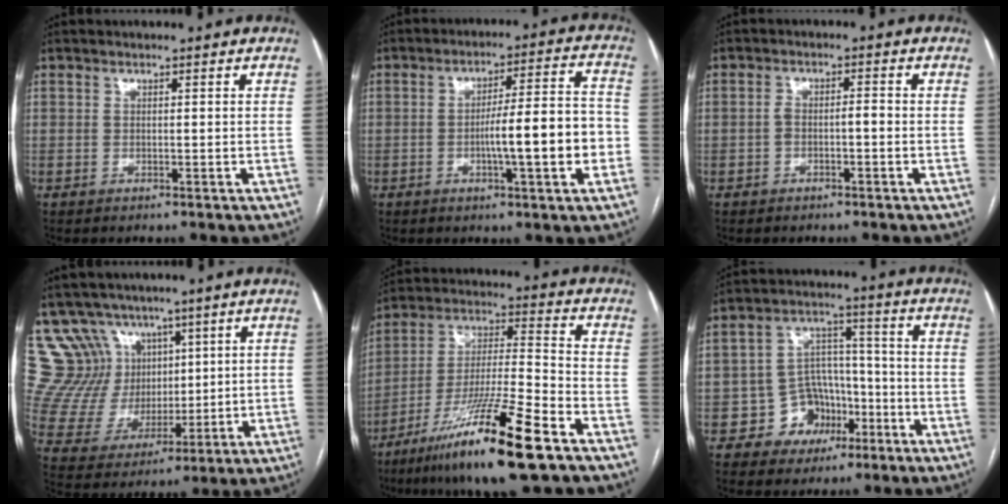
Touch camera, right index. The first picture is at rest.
{"total": 11.8, "force": [-2.8, 1.1, 11.4], "torque": [-0.172, 0.017, -0.041]}
{"total": 2.5, "force": [-0.9, 0.9, 2.2], "torque": [-0.038, 0.015, -0.011]}
{"total": 11.0, "force": [7.5, 7.8, 1.7], "torque": [-0.041, 0.043, 0.156]}
{"total": 18.5, "force": [-11.3, 0.6, 14.6], "torque": [-0.275, -0.036, -0.203]}
{"total": 8.2, "force": [-3.8, 7.0, 2.2], "torque": [-0.023, 0.028, -0.051]}